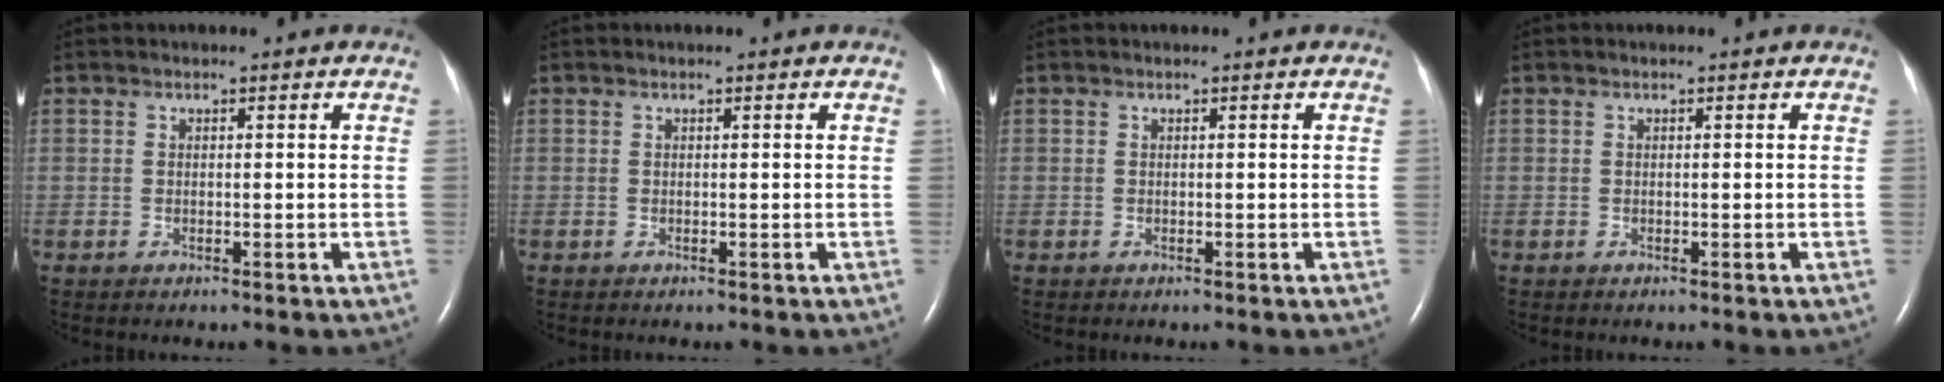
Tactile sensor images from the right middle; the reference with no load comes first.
{"total": 0.0}
{"total": 0.0}
{"total": 0.0}